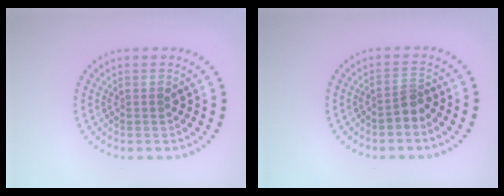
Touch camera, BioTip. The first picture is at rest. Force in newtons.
{"total": 1.7, "press": 1.2, "slide": 1.2}